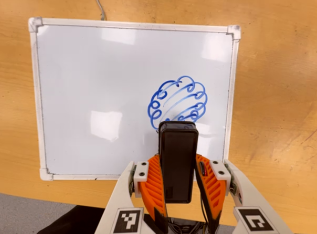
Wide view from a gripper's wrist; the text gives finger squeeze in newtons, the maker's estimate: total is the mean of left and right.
{"total": 5.4, "left": 3.3, "right": 7.5}